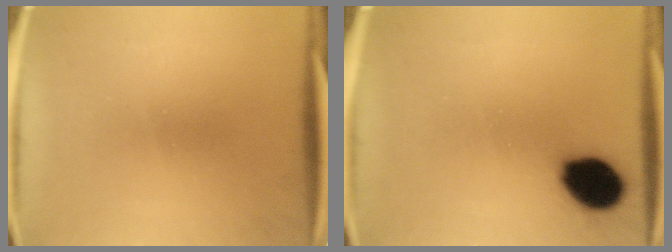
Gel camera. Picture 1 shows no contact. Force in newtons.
{"total": 11.6}